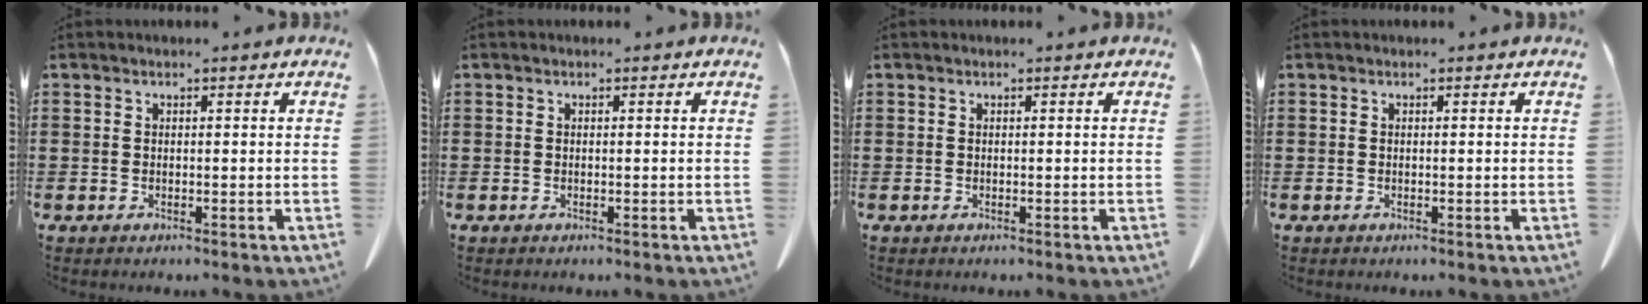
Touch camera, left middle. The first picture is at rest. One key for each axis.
{"total": 0.0}
{"total": 0.0}
{"total": 0.0}